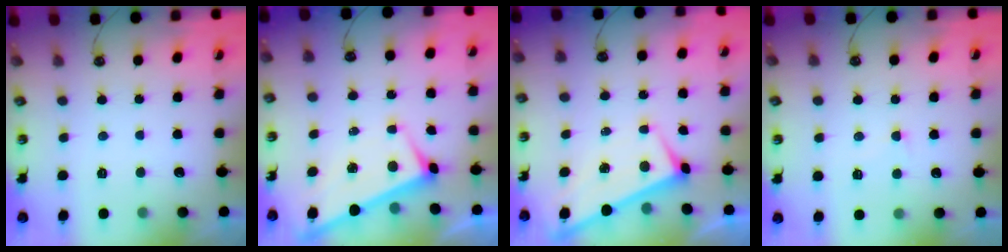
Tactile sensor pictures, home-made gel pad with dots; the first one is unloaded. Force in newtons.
{"total": 3.2, "press": 3.2, "slide": 0.1}
{"total": 1.8, "press": 1.8, "slide": 0.1}
{"total": 1.5, "press": 1.4, "slide": 0.6}